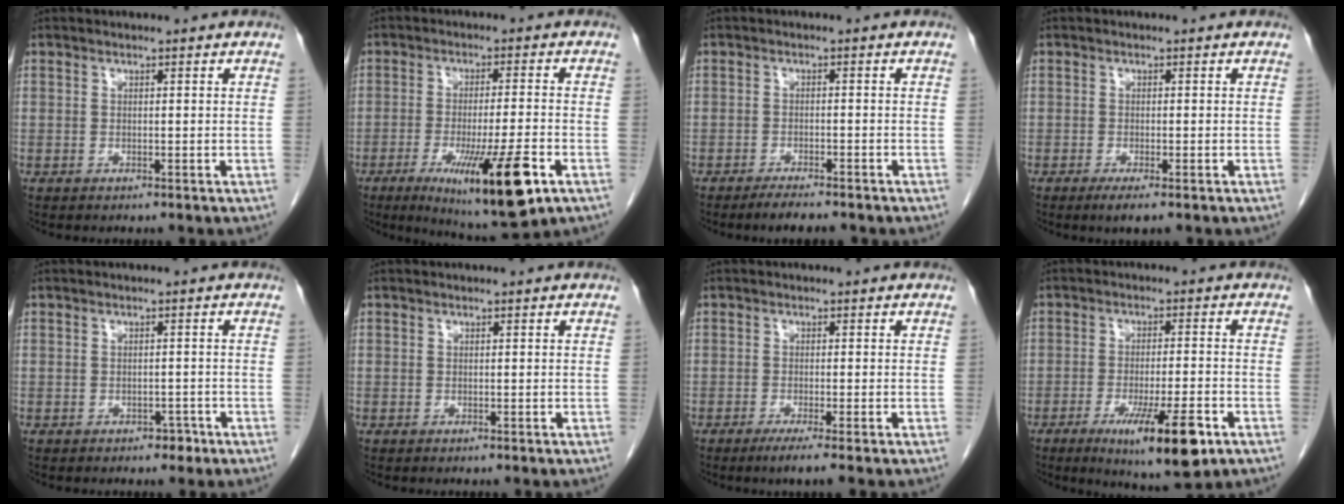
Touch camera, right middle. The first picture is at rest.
{"total": 14.1, "force": [-6.3, 1.2, 12.5], "torque": [-0.190, -0.035, -0.091]}
{"total": 4.0, "force": [-3.4, 0.5, 2.1], "torque": [-0.035, -0.007, -0.049]}
{"total": 2.4, "force": [-1.5, 0.2, 1.9], "torque": [-0.031, -0.006, -0.024]}
{"total": 1.5, "force": [-0.9, 0.9, 0.6], "torque": [-0.007, 0.003, -0.011]}
{"total": 0.0}
{"total": 2.9, "force": [-1.9, -0.5, 2.1], "torque": [-0.035, -0.009, -0.036]}
{"total": 11.2, "force": [-5.7, 1.3, 9.6], "torque": [-0.151, -0.024, -0.083]}